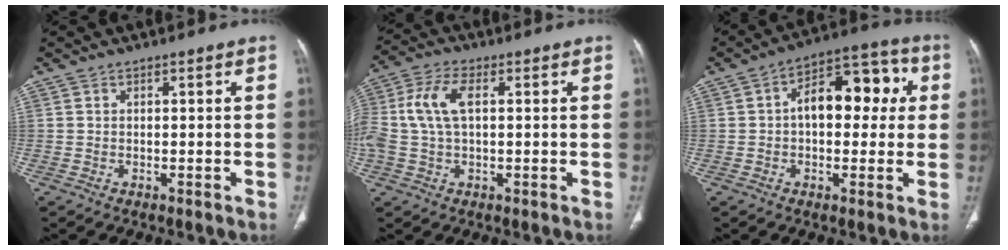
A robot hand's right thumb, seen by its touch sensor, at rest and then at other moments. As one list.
[{"total": 9.7, "force": [1.3, 5.1, 8.1], "torque": [-0.195, 0.022, 0.026]}, {"total": 13.6, "force": [1.7, 8.0, 10.9], "torque": [-0.116, 0.040, 0.017]}]